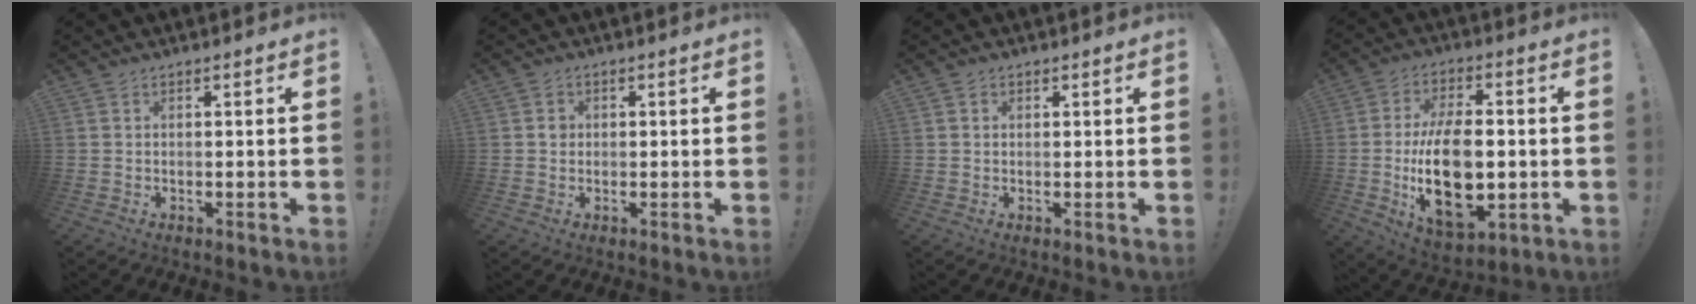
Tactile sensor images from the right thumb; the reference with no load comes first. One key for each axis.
{"total": 1.6, "fx": 0.0, "fy": 1.5, "fz": 0.6, "tx": -0.002, "ty": 0.000, "tz": -0.002}
{"total": 0.8, "fx": 0.4, "fy": 0.7, "fz": 0.2, "tx": -0.002, "ty": 0.002, "tz": 0.006}
{"total": 20.9, "fx": -2.7, "fy": 11.5, "fz": 17.3, "tx": -0.306, "ty": -0.005, "tz": -0.038}